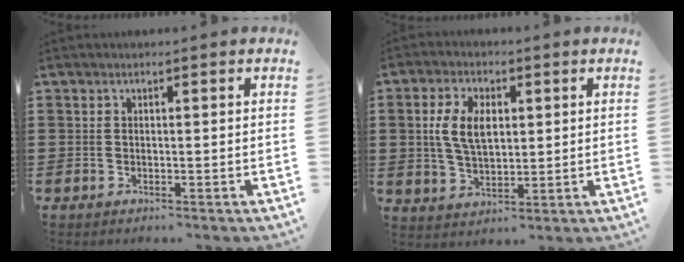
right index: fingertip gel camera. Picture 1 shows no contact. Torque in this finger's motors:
{"motor_torque": [0.84, -0.36, 0.27, 0.12]}